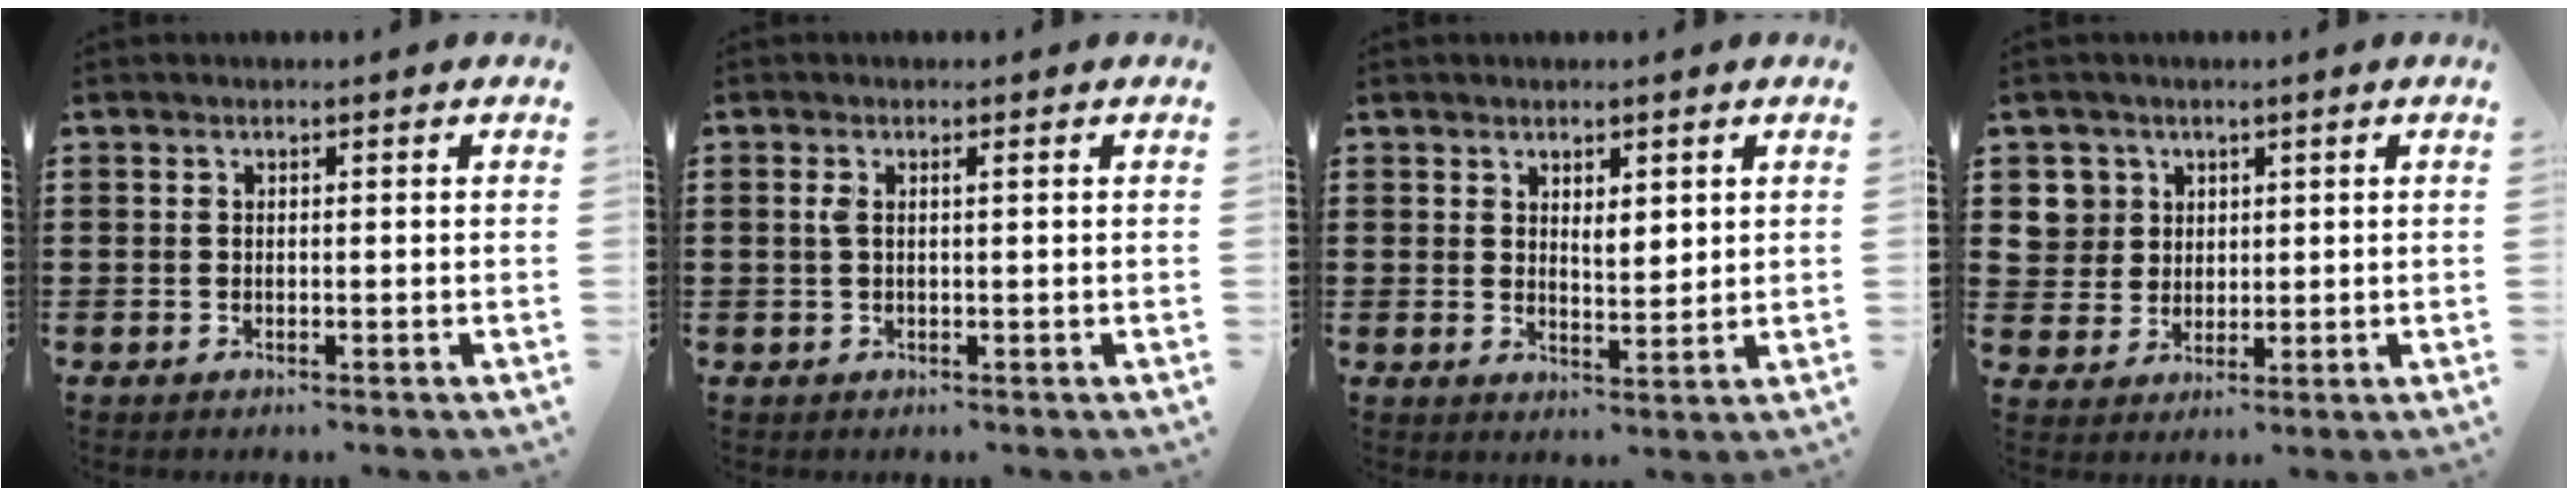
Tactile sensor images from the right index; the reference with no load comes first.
{"total": 1.3, "force": [0.3, 0.2, 1.3], "torque": [-0.026, 0.002, 0.003]}
{"total": 2.6, "force": [1.8, 1.2, 1.5], "torque": [-0.024, 0.002, 0.030]}
{"total": 5.1, "force": [2.0, 4.7, 0.5], "torque": [-0.035, 0.016, 0.039]}